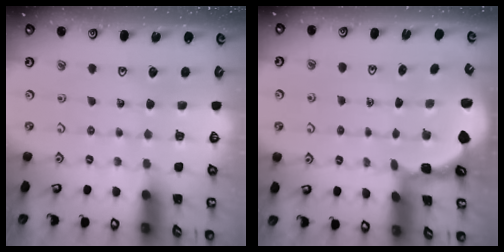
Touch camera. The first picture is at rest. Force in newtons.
{"total": 0.8, "press": 0.8, "slide": 0.2}